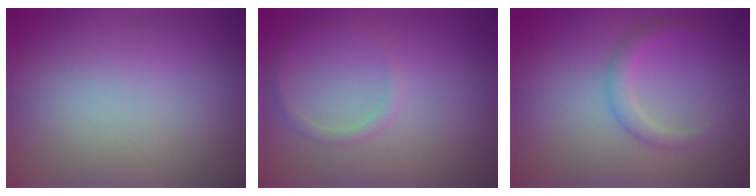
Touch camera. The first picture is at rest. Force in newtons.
{"total": 0.9, "press": 0.9, "slide": 0.1}
{"total": 1.7, "press": 1.7, "slide": 0.1}